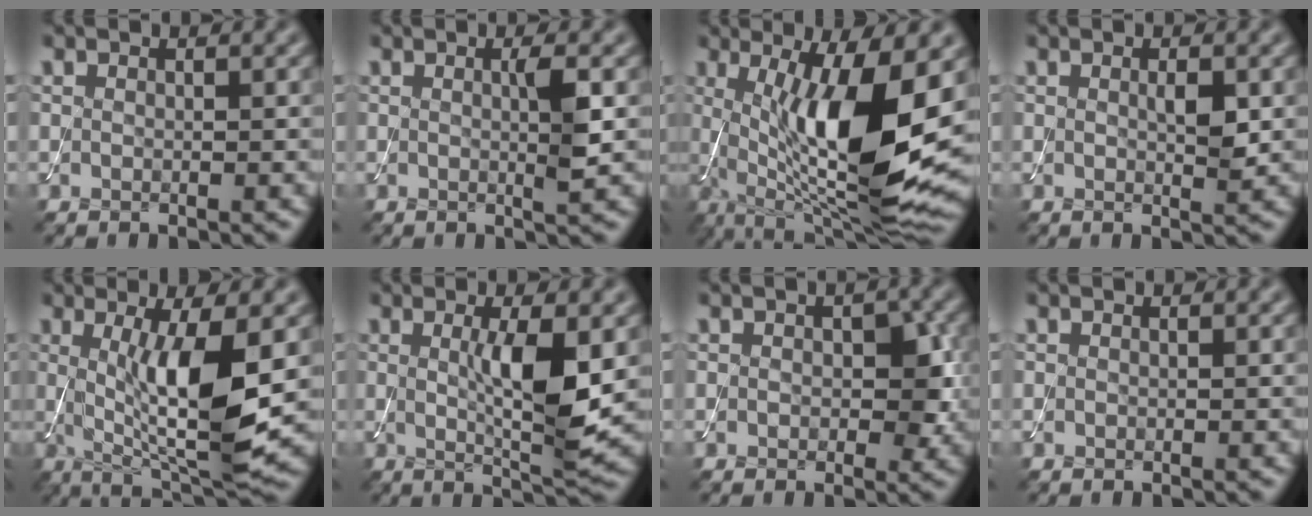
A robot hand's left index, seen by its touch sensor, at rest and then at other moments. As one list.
[{"total": 2.4, "force": [0.1, 0.2, 2.4], "torque": [-0.042, -0.002, 0.000]}, {"total": 12.8, "force": [0.7, 3.5, 12.3], "torque": [-0.199, -0.016, 0.018]}, {"total": 1.7, "force": [0.3, 0.5, 1.6], "torque": [-0.029, -0.003, 0.007]}, {"total": 8.9, "force": [0.4, 2.2, 8.7], "torque": [-0.142, -0.017, 0.018]}, {"total": 5.8, "force": [0.6, 1.1, 5.7], "torque": [-0.099, -0.011, 0.013]}, {"total": 3.2, "force": [0.1, 2.0, 2.6], "torque": [-0.036, -0.002, 0.000]}, {"total": 0.0}]